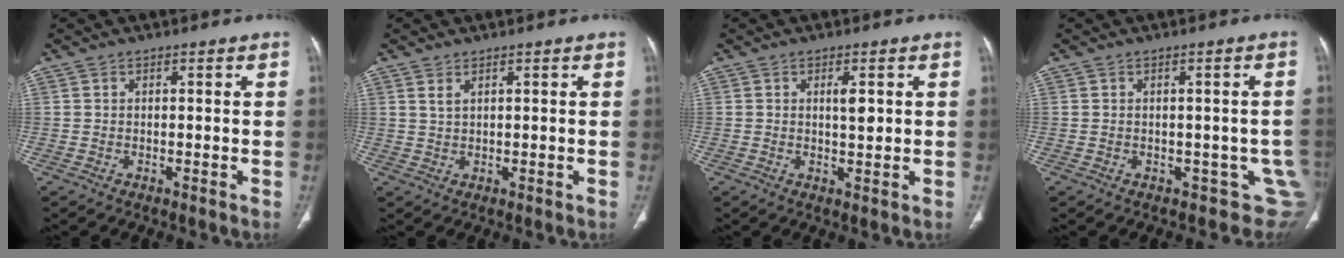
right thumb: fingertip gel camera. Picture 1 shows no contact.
{"total": 1.6, "force": [1.0, 0.5, 1.0], "torque": [-0.022, -0.001, 0.026]}
{"total": 3.3, "force": [0.9, 1.1, 3.0], "torque": [-0.049, -0.006, 0.014]}
{"total": 5.8, "force": [-1.1, 3.9, 4.1], "torque": [-0.016, -0.004, -0.008]}